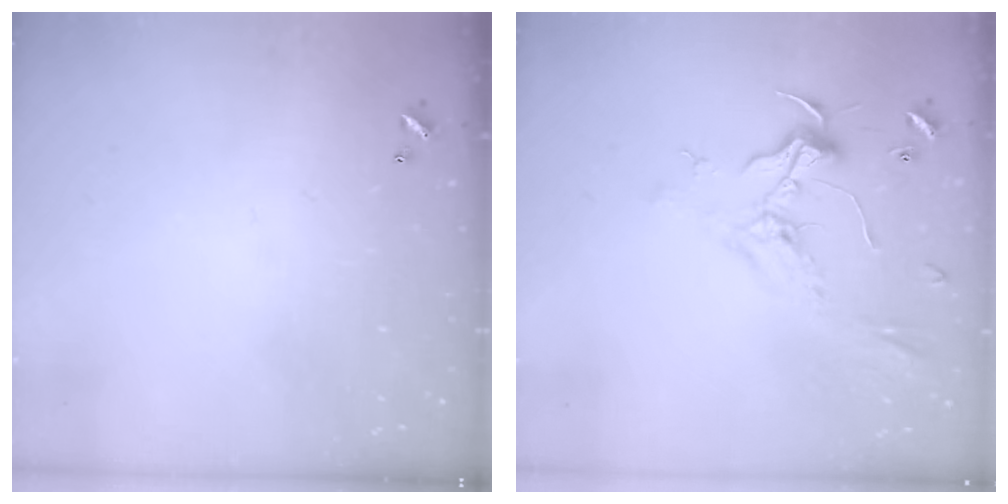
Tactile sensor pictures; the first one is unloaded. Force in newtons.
{"total": 2.4, "press": 2.3, "slide": 0.8}